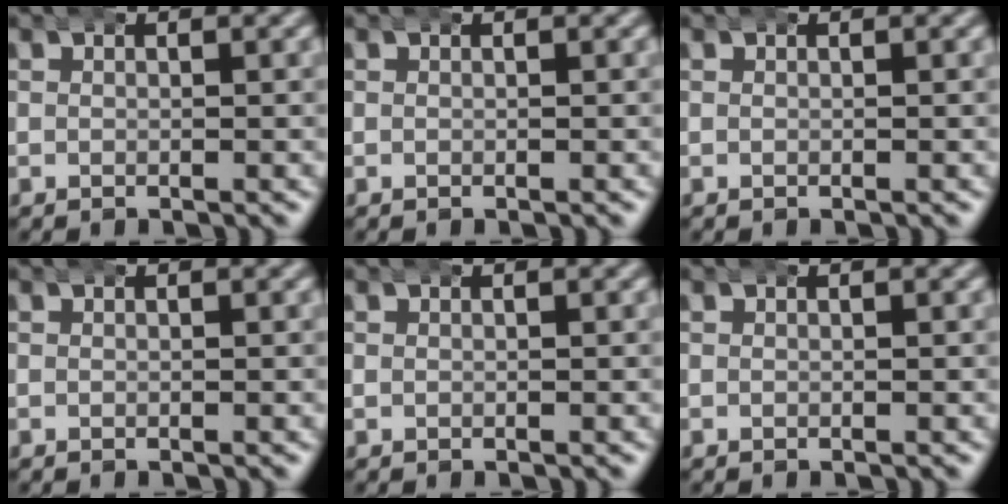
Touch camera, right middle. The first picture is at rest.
{"total": 0.0}
{"total": 0.0}
{"total": 0.0}
{"total": 0.0}
{"total": 0.0}